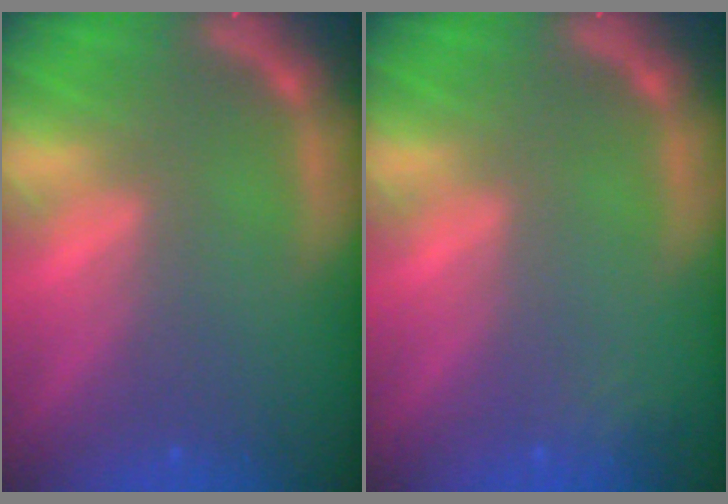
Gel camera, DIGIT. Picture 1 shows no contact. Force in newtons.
{"total": 1.4}